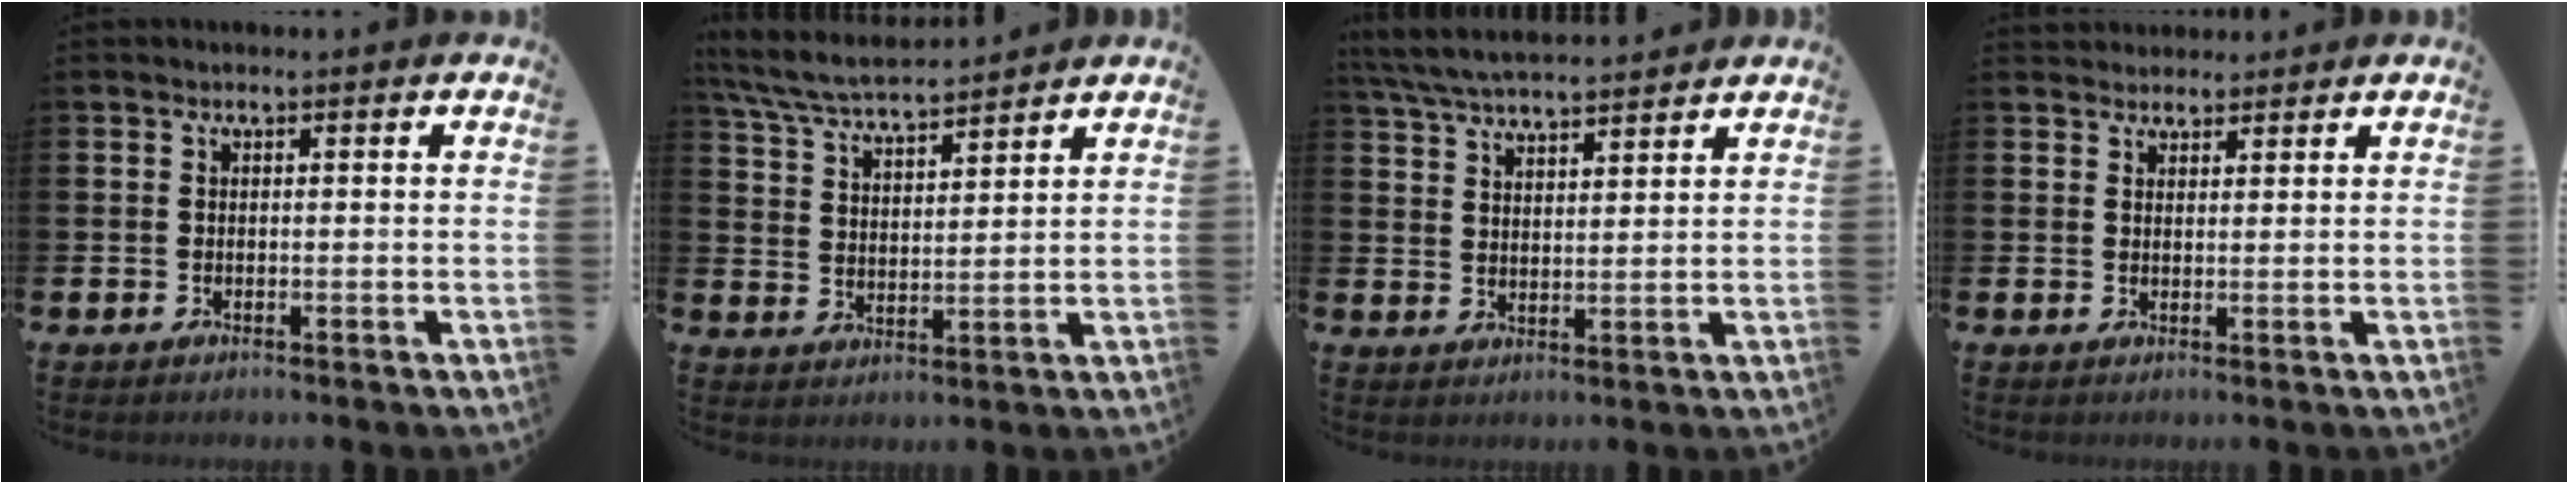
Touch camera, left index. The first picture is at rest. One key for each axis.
{"total": 6.1, "fx": 5.8, "fy": 0.6, "fz": 1.5, "tx": -0.051, "ty": -0.033, "tz": 0.102}
{"total": 5.9, "fx": 5.8, "fy": 0.4, "fz": 1.3, "tx": -0.043, "ty": -0.029, "tz": 0.104}
{"total": 2.4, "fx": 2.3, "fy": 0.8, "fz": -0.2, "tx": 0.016, "ty": -0.011, "tz": 0.039}